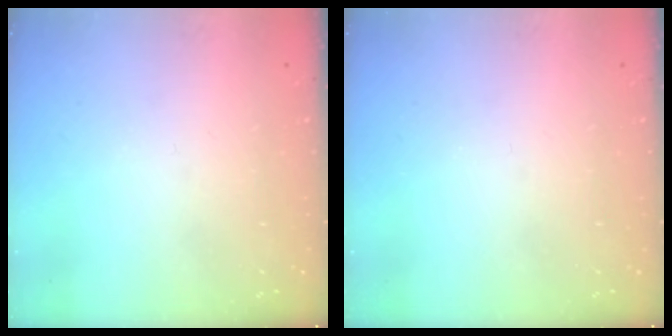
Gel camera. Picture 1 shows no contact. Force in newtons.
{"total": 0.0}